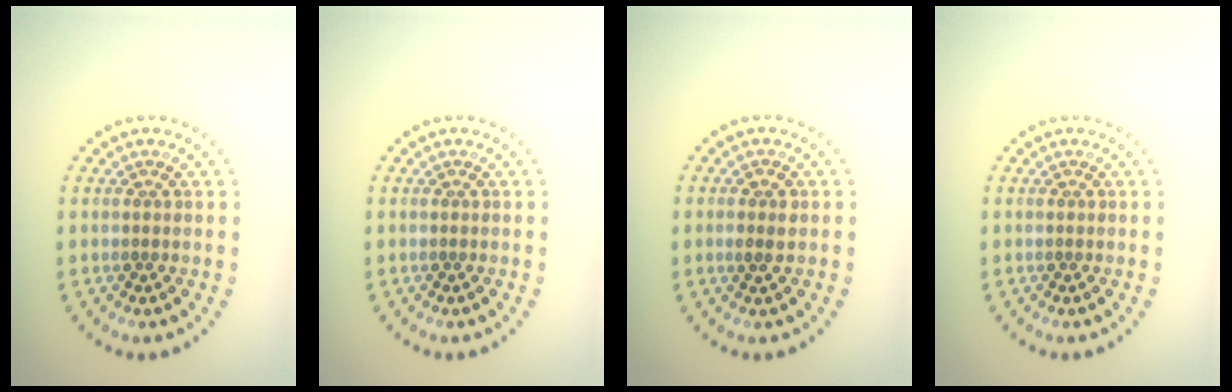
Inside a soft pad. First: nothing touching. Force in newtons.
{"total": 0.0}
{"total": 1.4, "press": 1.4, "slide": 0.2}
{"total": 0.0}